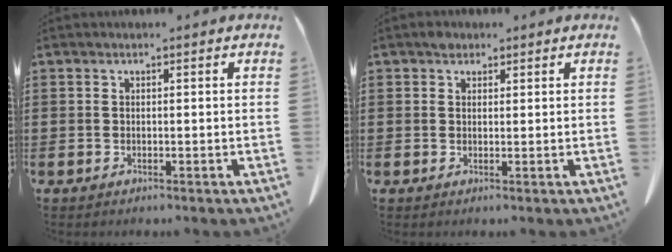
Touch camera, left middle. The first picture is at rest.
{"total": 1.4, "force": [1.1, 0.9, 0.2], "torque": [-0.008, 0.002, 0.022]}